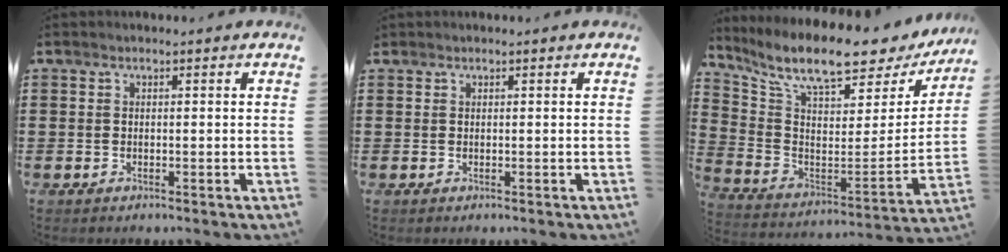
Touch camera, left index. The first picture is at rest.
{"total": 0.0}
{"total": 10.4, "force": [8.5, 1.8, 5.7], "torque": [-0.140, -0.064, 0.143]}